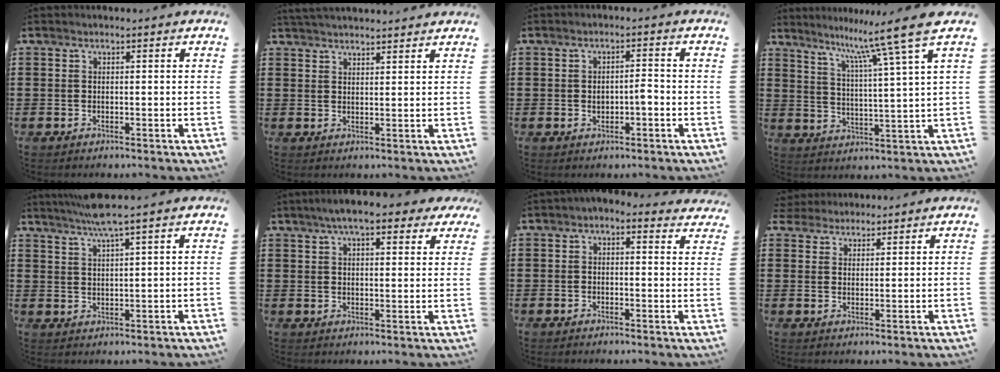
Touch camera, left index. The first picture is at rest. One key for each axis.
{"total": 2.7, "fx": 2.7, "fy": 0.0, "fz": 0.3, "tx": -0.013, "ty": -0.002, "tz": 0.052}
{"total": 2.7, "fx": -0.6, "fy": 1.0, "fz": 2.4, "tx": -0.045, "ty": 0.004, "tz": -0.012}
{"total": 9.5, "fx": 7.4, "fy": -1.5, "fz": 5.8, "tx": -0.131, "ty": -0.039, "tz": 0.114}
{"total": 4.6, "fx": 3.6, "fy": -0.6, "fz": 2.9, "tx": -0.065, "ty": -0.006, "tz": 0.064}
{"total": 6.7, "fx": 5.1, "fy": 1.6, "fz": 4.2, "tx": -0.086, "ty": 0.001, "tz": 0.090}
{"total": 1.0, "fx": 0.0, "fy": 0.7, "fz": 0.7, "tx": -0.018, "ty": 0.006, "tz": -0.002}
{"total": 2.3, "fx": 2.0, "fy": 1.0, "fz": -0.2, "tx": -0.007, "ty": 0.005, "tz": 0.038}